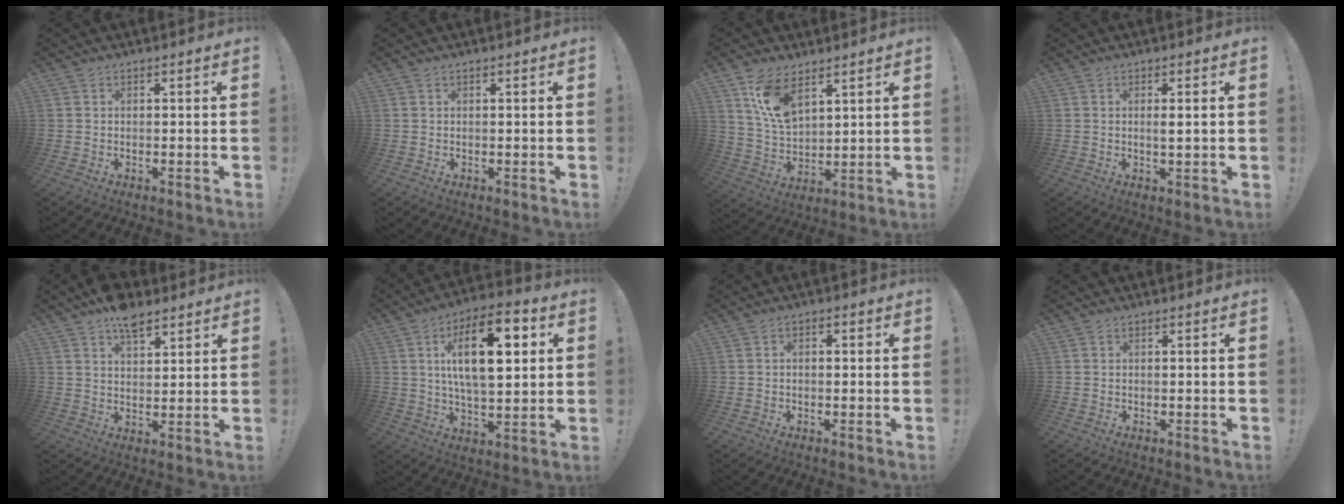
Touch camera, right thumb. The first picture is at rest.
{"total": 0.0}
{"total": 11.8, "force": [7.1, 6.4, 6.9], "torque": [-0.127, -0.028, 0.137]}
{"total": 2.0, "force": [0.4, 0.1, 1.9], "torque": [-0.029, -0.006, 0.004]}
{"total": 8.3, "force": [5.9, 4.0, 4.2], "torque": [-0.064, -0.027, 0.107]}
{"total": 19.1, "force": [5.5, 8.3, 16.3], "torque": [-0.253, -0.008, 0.077]}
{"total": 1.3, "force": [-0.5, 0.8, 0.9], "torque": [-0.006, 0.002, -0.012]}
{"total": 0.0}